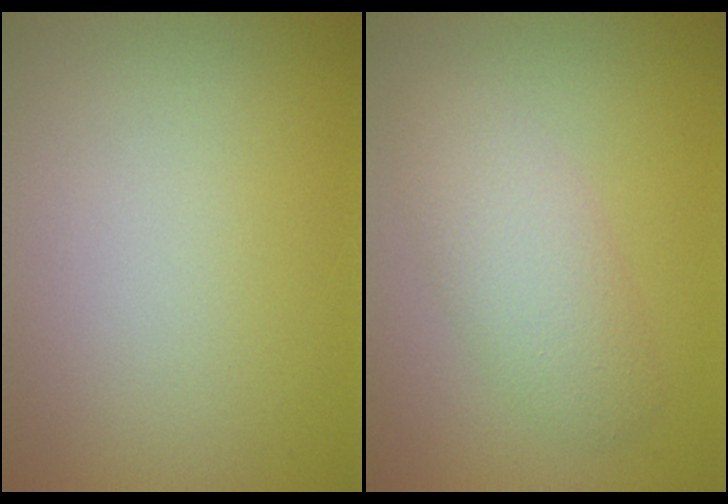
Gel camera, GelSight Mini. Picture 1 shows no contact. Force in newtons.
{"total": 3.5, "press": 3.5, "slide": 0.1}